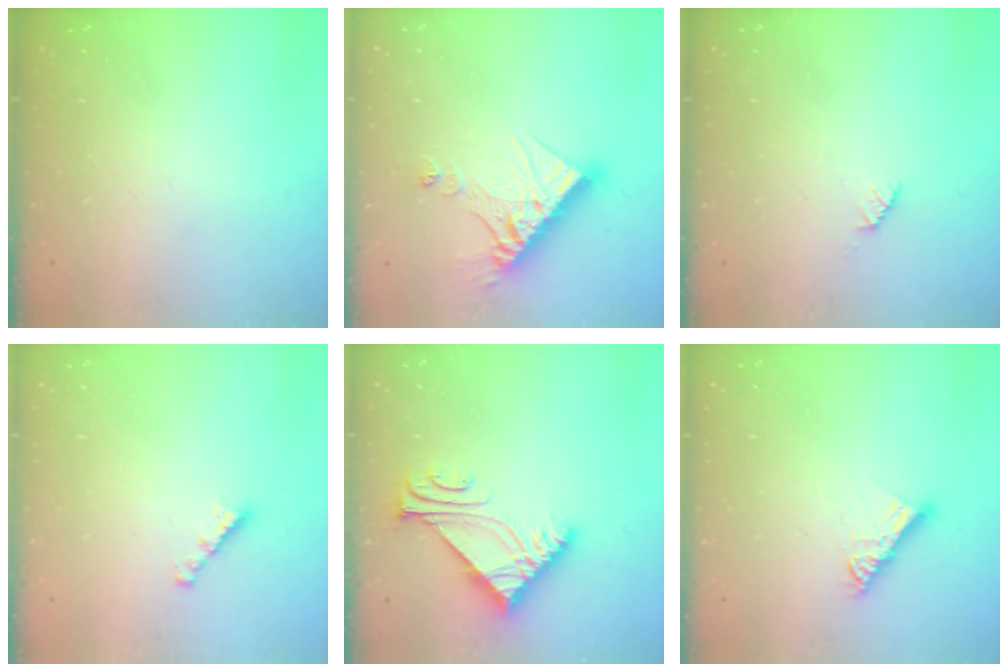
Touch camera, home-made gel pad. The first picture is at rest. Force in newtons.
{"total": 13.2, "press": 13.1, "slide": 1.2}
{"total": 4.3, "press": 4.3, "slide": 0.6}
{"total": 2.7, "press": 2.7, "slide": 0.2}
{"total": 7.0, "press": 6.9, "slide": 0.8}
{"total": 5.7, "press": 5.7, "slide": 0.4}